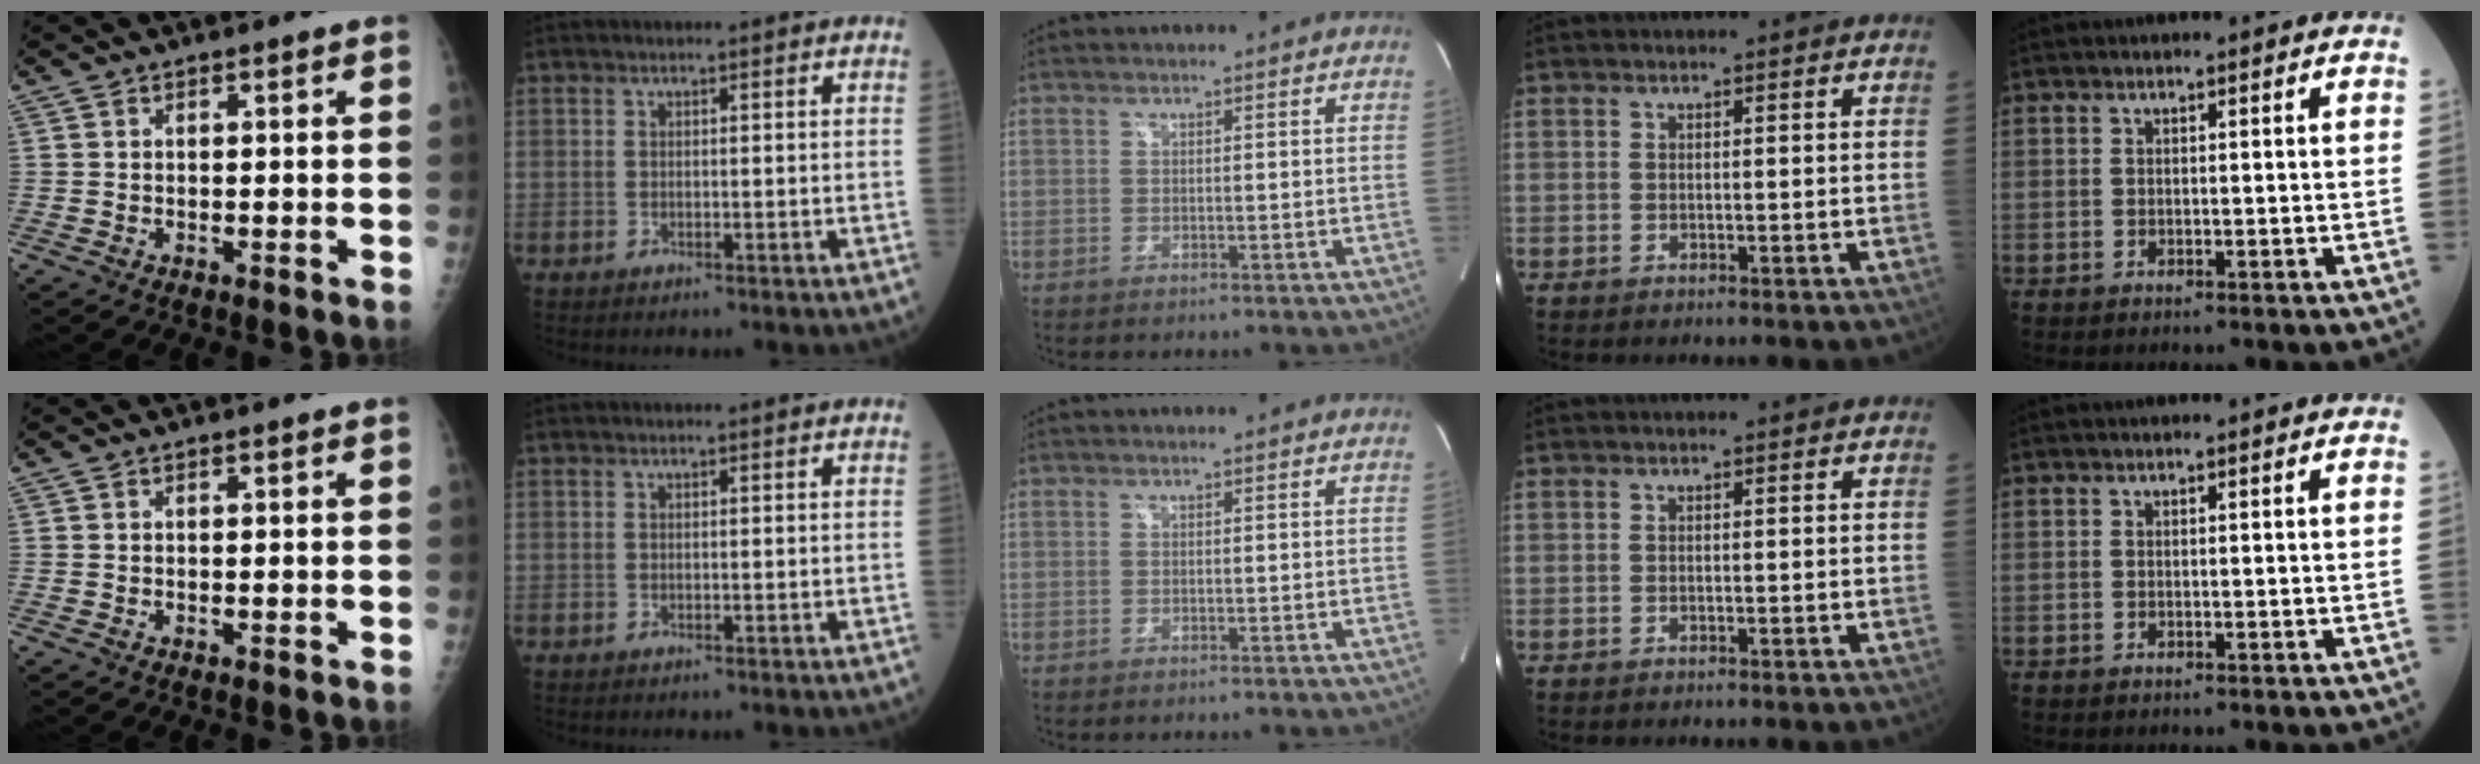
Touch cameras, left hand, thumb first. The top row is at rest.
{}